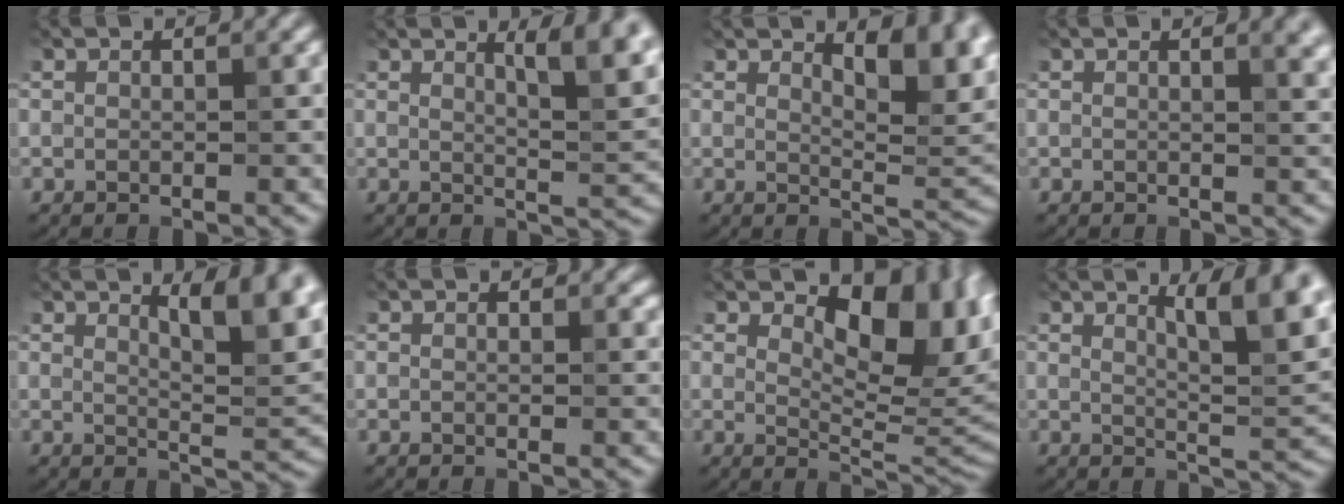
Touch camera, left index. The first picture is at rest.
{"total": 5.8, "force": [3.1, 1.4, 4.8], "torque": [-0.055, 0.004, 0.048]}
{"total": 6.5, "force": [3.0, 2.3, 5.3], "torque": [-0.070, -0.005, 0.050]}
{"total": 2.0, "force": [1.1, 0.5, 1.6], "torque": [-0.019, -0.001, 0.018]}
{"total": 6.5, "force": [3.3, 1.7, 5.3], "torque": [-0.065, 0.000, 0.054]}
{"total": 0.6, "force": [0.5, 0.3, 0.2], "torque": [-0.004, 0.000, 0.006]}
{"total": 8.7, "force": [3.0, 4.4, 6.8], "torque": [-0.094, -0.011, 0.048]}
{"total": 7.2, "force": [3.8, 1.5, 5.9], "torque": [-0.074, 0.003, 0.064]}